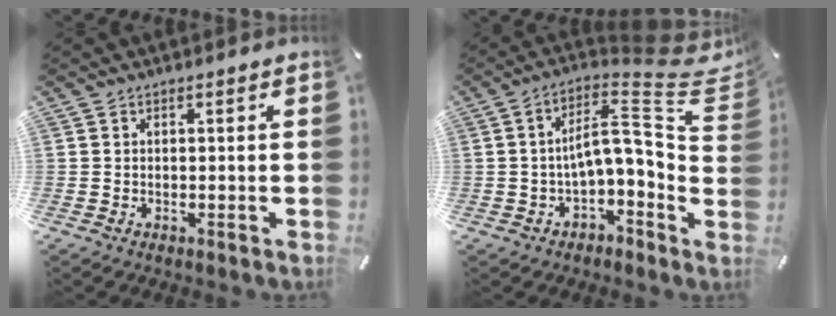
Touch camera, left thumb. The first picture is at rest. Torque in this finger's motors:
{"motor_torque": [0.86, 0.96, 0.56, 0.00, 0.17]}